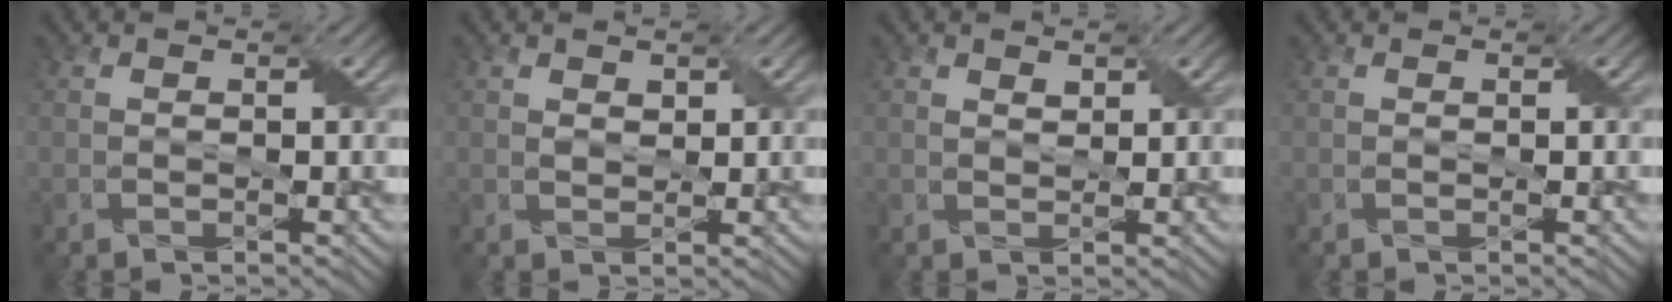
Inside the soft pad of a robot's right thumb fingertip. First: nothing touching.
{"total": 1.3, "force": [0.7, 0.9, 0.7], "torque": [-0.015, 0.000, 0.016]}
{"total": 1.2, "force": [0.8, 0.7, 0.5], "torque": [-0.013, -0.001, 0.018]}
{"total": 0.0}